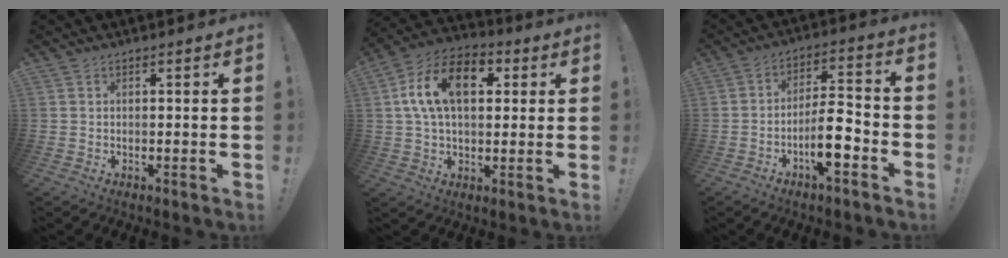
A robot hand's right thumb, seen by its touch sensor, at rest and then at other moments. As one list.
[{"total": 16.3, "force": [4.5, 9.7, 12.3], "torque": [-0.223, 0.009, 0.077]}, {"total": 11.6, "force": [-4.9, 3.7, 9.9], "torque": [-0.167, 0.022, -0.086]}]